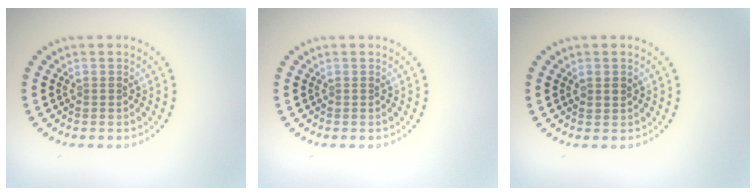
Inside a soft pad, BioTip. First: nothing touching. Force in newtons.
{"total": 0.0}
{"total": 1.0, "press": 0.9, "slide": 0.3}